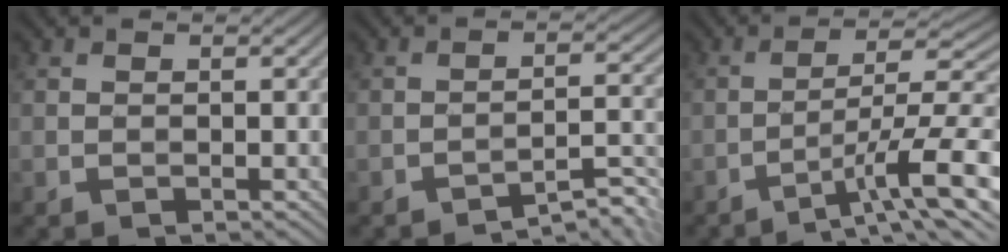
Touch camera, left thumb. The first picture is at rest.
{"total": 4.6, "force": [-3.9, 0.4, 2.4], "torque": [-0.032, 0.017, -0.060]}
{"total": 12.1, "force": [-5.7, 2.3, 10.4], "torque": [-0.162, 0.016, -0.091]}